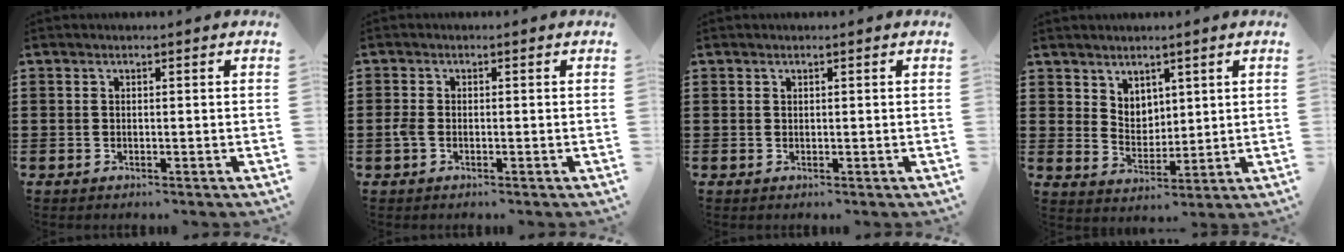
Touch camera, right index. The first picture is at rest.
{"total": 1.9, "force": [-0.6, 1.1, 1.5], "torque": [-0.045, -0.005, -0.016]}
{"total": 0.0}
{"total": 4.2, "force": [3.3, 2.5, 0.4], "torque": [-0.021, 0.000, 0.064]}